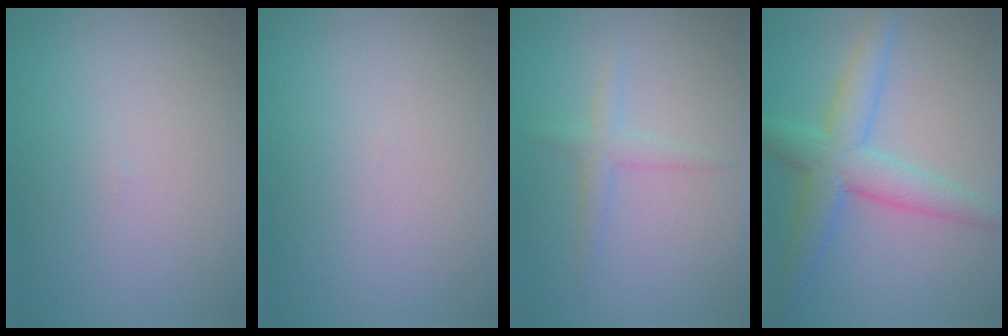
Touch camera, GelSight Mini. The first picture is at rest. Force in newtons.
{"total": 0.0}
{"total": 1.7, "press": 1.7, "slide": 0.0}
{"total": 5.3, "press": 5.3, "slide": 0.2}